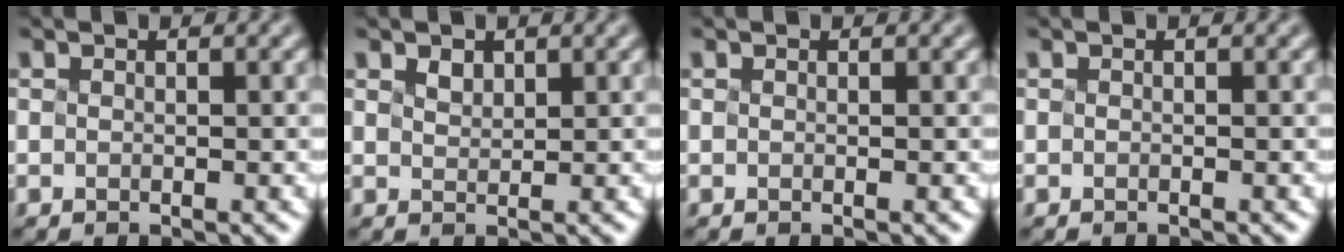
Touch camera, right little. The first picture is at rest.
{"total": 1.1, "force": [-0.1, -0.5, -0.9], "torque": [0.008, -0.002, 0.024]}
{"total": 0.0}
{"total": 0.8, "force": [-0.7, -0.3, -0.2], "torque": [-0.001, -0.007, -0.001]}